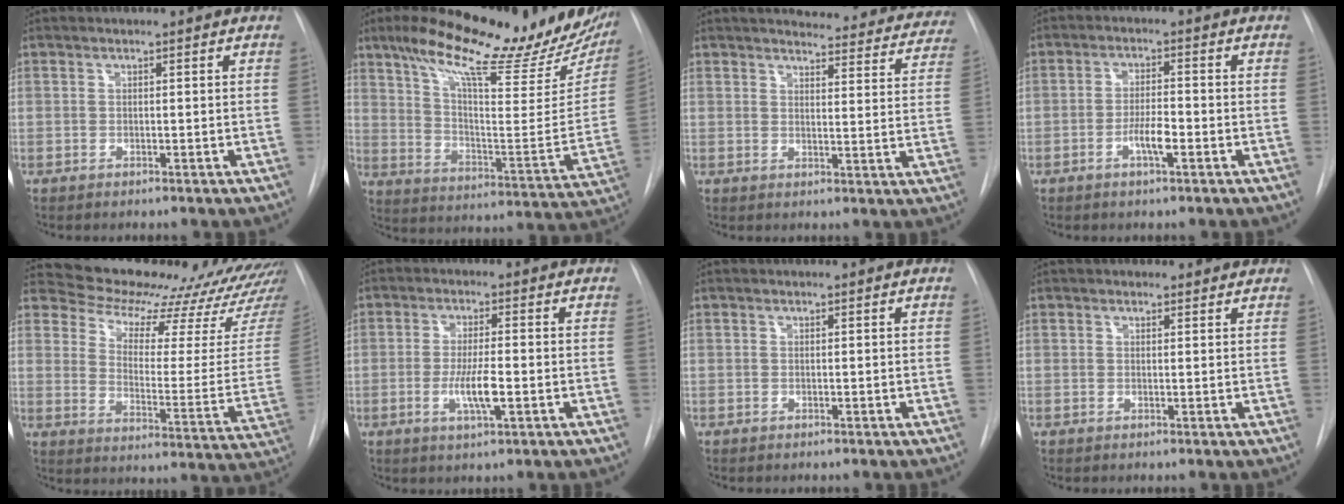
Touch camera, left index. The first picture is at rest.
{"total": 26.7, "force": [19.6, 5.8, 17.1], "torque": [-0.258, -0.018, 0.269]}
{"total": 21.2, "force": [20.0, 4.9, 5.3], "torque": [-0.048, -0.060, 0.211]}
{"total": 4.0, "force": [-1.7, 0.7, 3.5], "torque": [-0.065, 0.000, -0.033]}
{"total": 25.6, "force": [24.4, 3.4, 7.1], "torque": [-0.101, -0.125, 0.298]}
{"total": 5.5, "force": [-1.5, 0.7, 5.3], "torque": [-0.104, -0.010, -0.026]}
{"total": 0.0}
{"total": 2.5, "force": [2.2, 1.2, 0.5], "torque": [-0.004, 0.014, 0.021]}